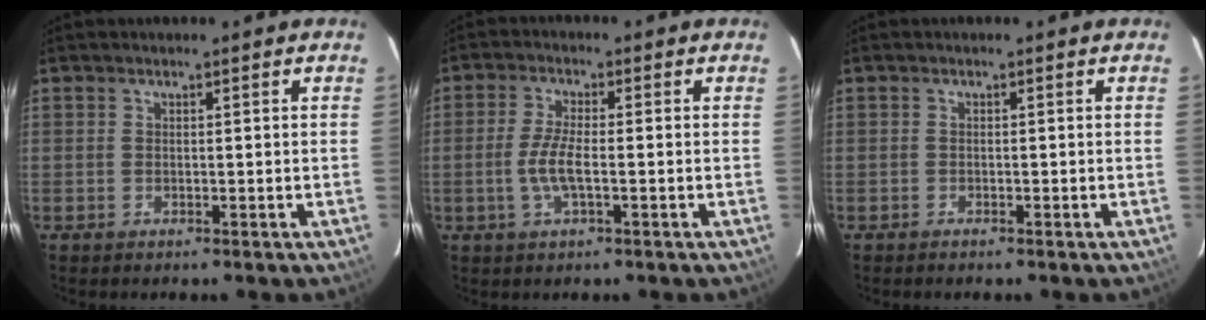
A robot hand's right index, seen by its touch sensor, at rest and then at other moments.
{"total": 5.3, "force": [-1.3, 1.3, 5.0], "torque": [-0.104, -0.003, -0.026]}
{"total": 0.5, "force": [-0.5, 0.1, 0.2], "torque": [-0.003, -0.001, -0.010]}